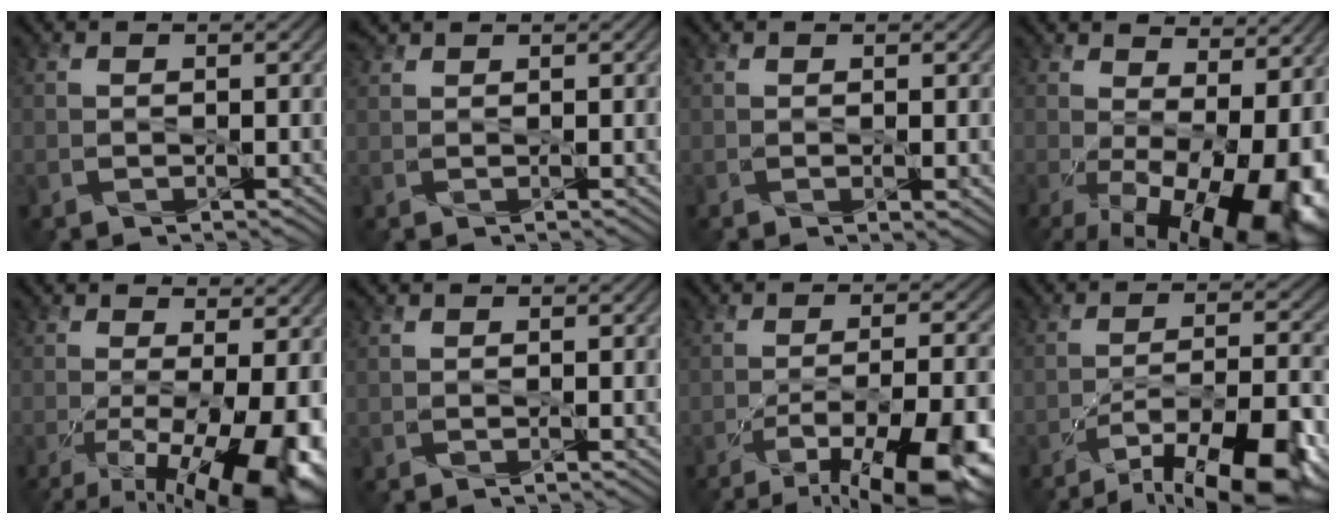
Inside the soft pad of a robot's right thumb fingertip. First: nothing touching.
{"total": 1.2, "force": [1.2, 0.0, 0.3], "torque": [-0.013, 0.010, 0.030]}
{"total": 1.1, "force": [0.1, 0.2, 1.0], "torque": [-0.017, -0.001, 0.001]}
{"total": 17.6, "force": [-2.3, 8.7, 15.2], "torque": [-0.208, -0.041, 0.015]}
{"total": 13.4, "force": [-4.2, 4.8, 11.8], "torque": [-0.185, -0.026, -0.043]}
{"total": 0.6, "force": [0.6, 0.0, 0.2], "torque": [-0.007, 0.005, 0.011]}
{"total": 15.3, "force": [-9.6, 4.4, 11.1], "torque": [-0.162, -0.014, -0.132]}
{"total": 13.6, "force": [-9.2, 3.6, 9.4], "torque": [-0.160, -0.007, -0.137]}